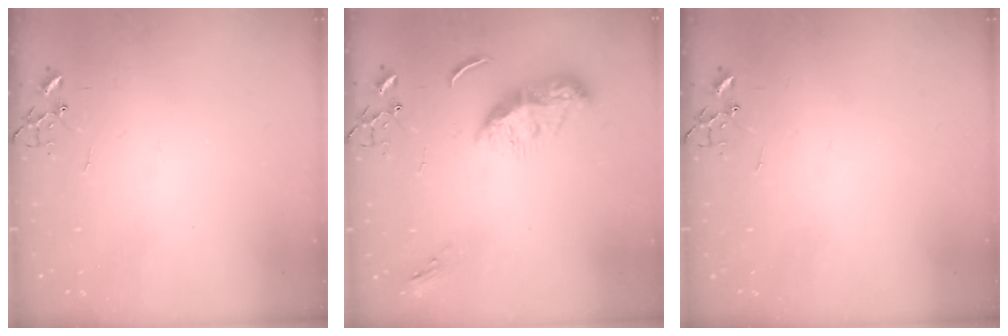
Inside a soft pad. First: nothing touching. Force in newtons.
{"total": 11.6, "press": 11.6, "slide": 0.3}
{"total": 0.0}